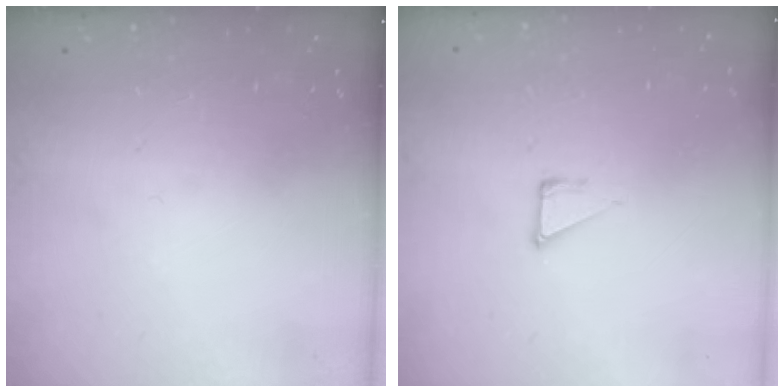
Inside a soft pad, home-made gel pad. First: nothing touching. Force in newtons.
{"total": 3.6, "press": 3.6, "slide": 0.2}